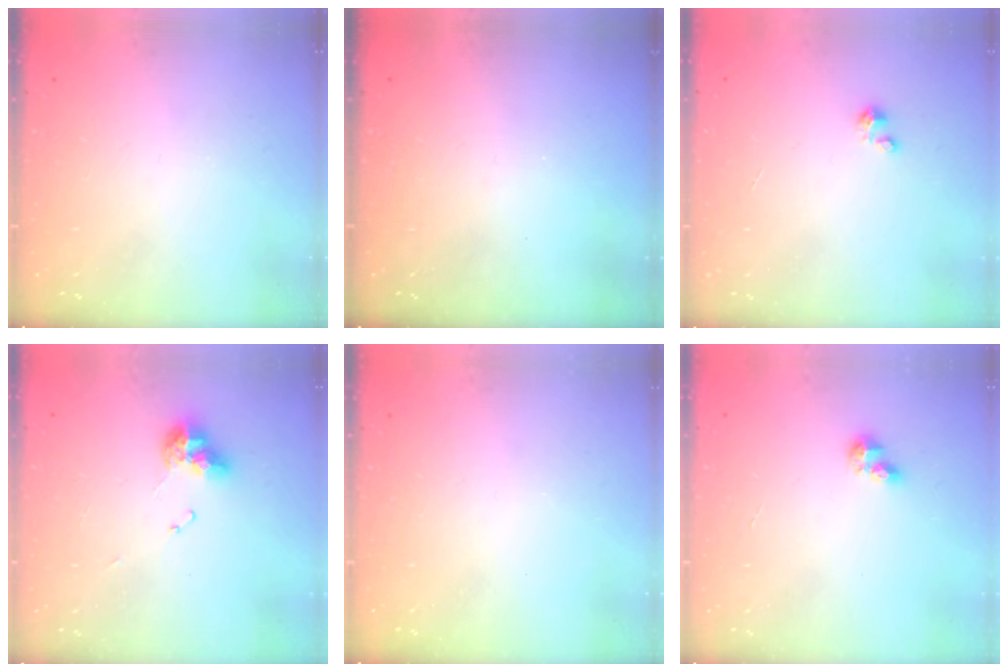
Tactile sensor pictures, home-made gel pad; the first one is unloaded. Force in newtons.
{"total": 0.0}
{"total": 1.2, "press": 1.1, "slide": 0.1}
{"total": 9.1, "press": 9.0, "slide": 1.1}
{"total": 0.0}
{"total": 4.0, "press": 3.9, "slide": 0.5}